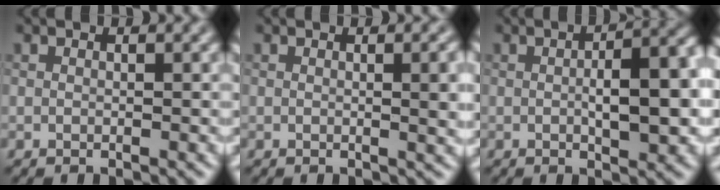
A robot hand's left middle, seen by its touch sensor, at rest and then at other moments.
{"total": 3.5, "force": [0.3, 1.0, 3.3], "torque": [-0.035, 0.004, 0.002]}
{"total": 6.7, "force": [-0.2, 2.4, 6.2], "torque": [-0.089, 0.000, 0.000]}